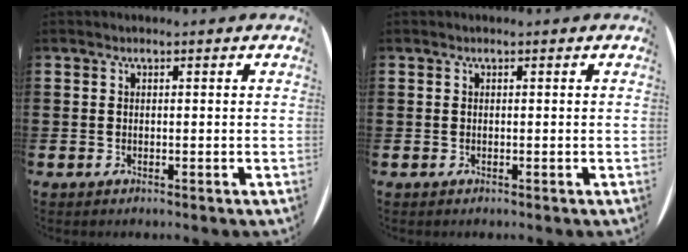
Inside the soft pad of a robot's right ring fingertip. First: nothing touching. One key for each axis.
{"total": 0.0}